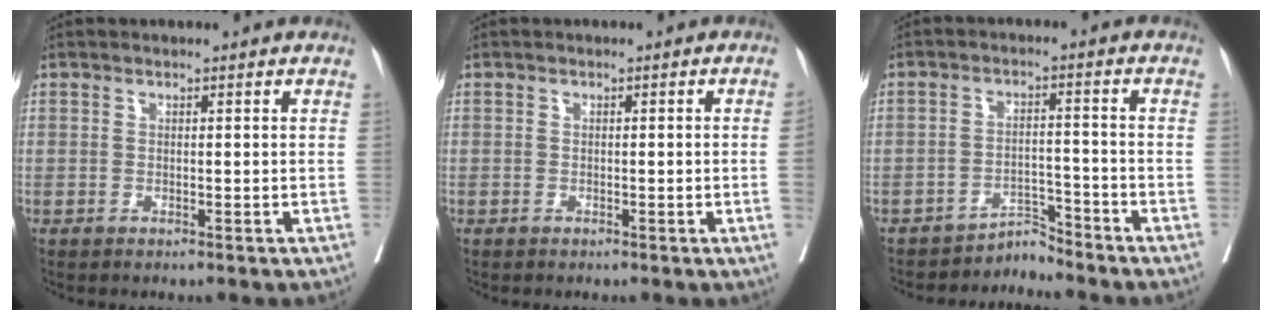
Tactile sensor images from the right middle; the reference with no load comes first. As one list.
[{"total": 0.9, "force": [-0.2, 0.0, 0.9], "torque": [-0.021, 0.004, -0.002]}, {"total": 3.4, "force": [-3.2, 0.0, -1.1], "torque": [0.028, 0.005, -0.051]}]